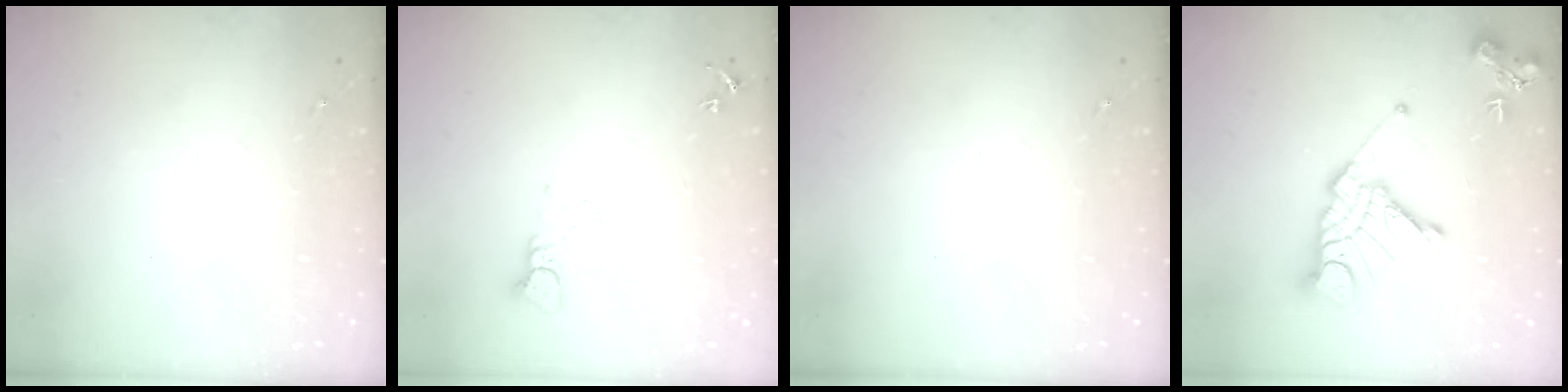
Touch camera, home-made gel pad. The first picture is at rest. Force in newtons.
{"total": 4.7, "press": 4.7, "slide": 0.3}
{"total": 0.0}
{"total": 18.2, "press": 18.1, "slide": 1.5}